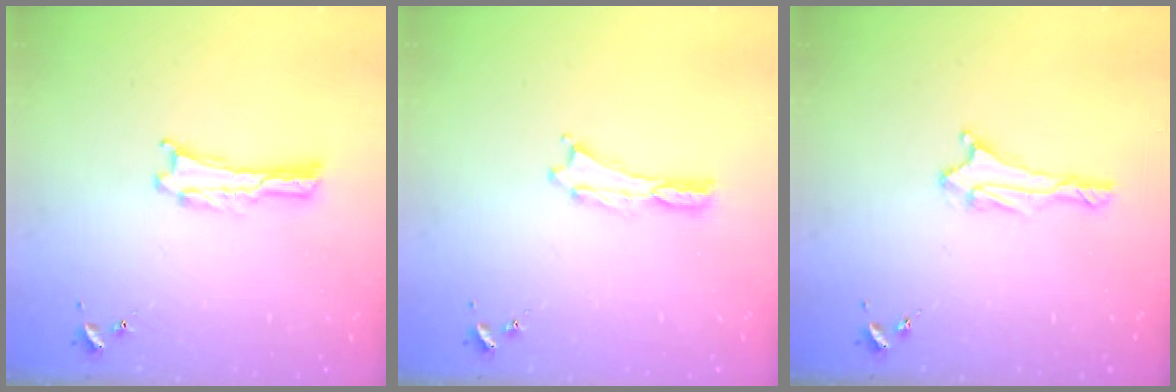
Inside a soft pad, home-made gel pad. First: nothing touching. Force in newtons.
{"total": 0.0}
{"total": 1.7, "press": 1.6, "slide": 0.6}